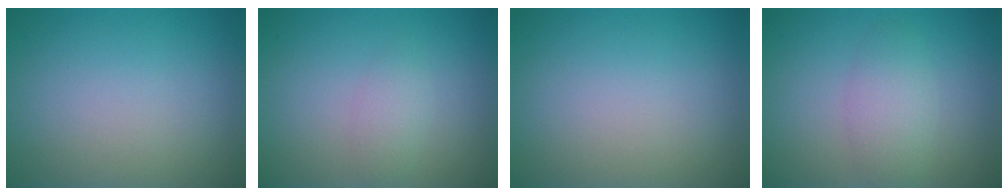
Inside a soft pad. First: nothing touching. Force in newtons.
{"total": 1.6, "press": 1.6, "slide": 0.1}
{"total": 0.0}
{"total": 2.8, "press": 2.8, "slide": 0.1}